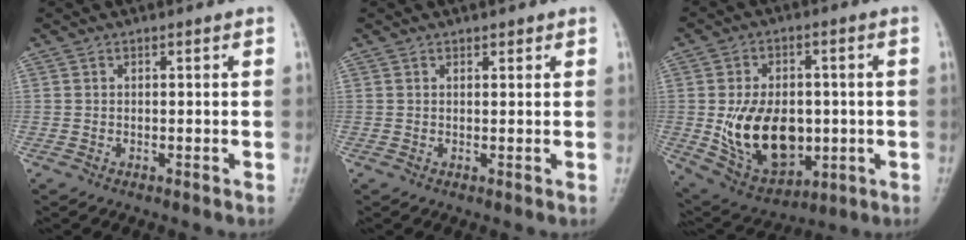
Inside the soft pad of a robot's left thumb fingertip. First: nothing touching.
{"total": 1.0, "force": [0.7, 0.5, 0.4], "torque": [0.003, -0.003, 0.008]}
{"total": 16.5, "force": [-1.7, 11.0, 12.2], "torque": [-0.168, -0.007, -0.003]}